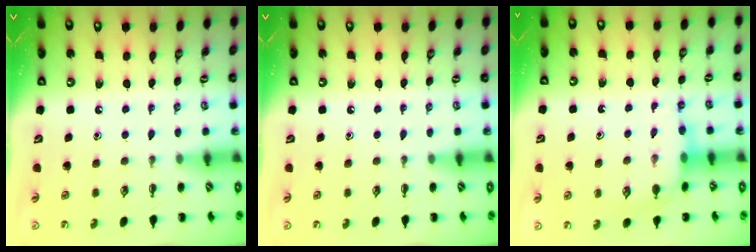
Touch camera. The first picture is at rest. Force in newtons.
{"total": 0.0}
{"total": 7.6, "press": 7.6, "slide": 0.6}